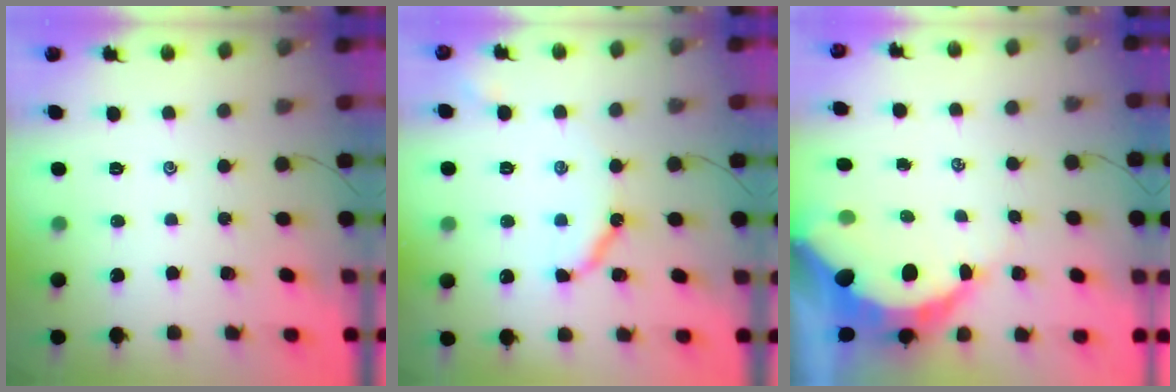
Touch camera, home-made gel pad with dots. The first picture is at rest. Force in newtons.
{"total": 9.2, "press": 9.2, "slide": 0.8}
{"total": 12.6, "press": 12.6, "slide": 1.1}